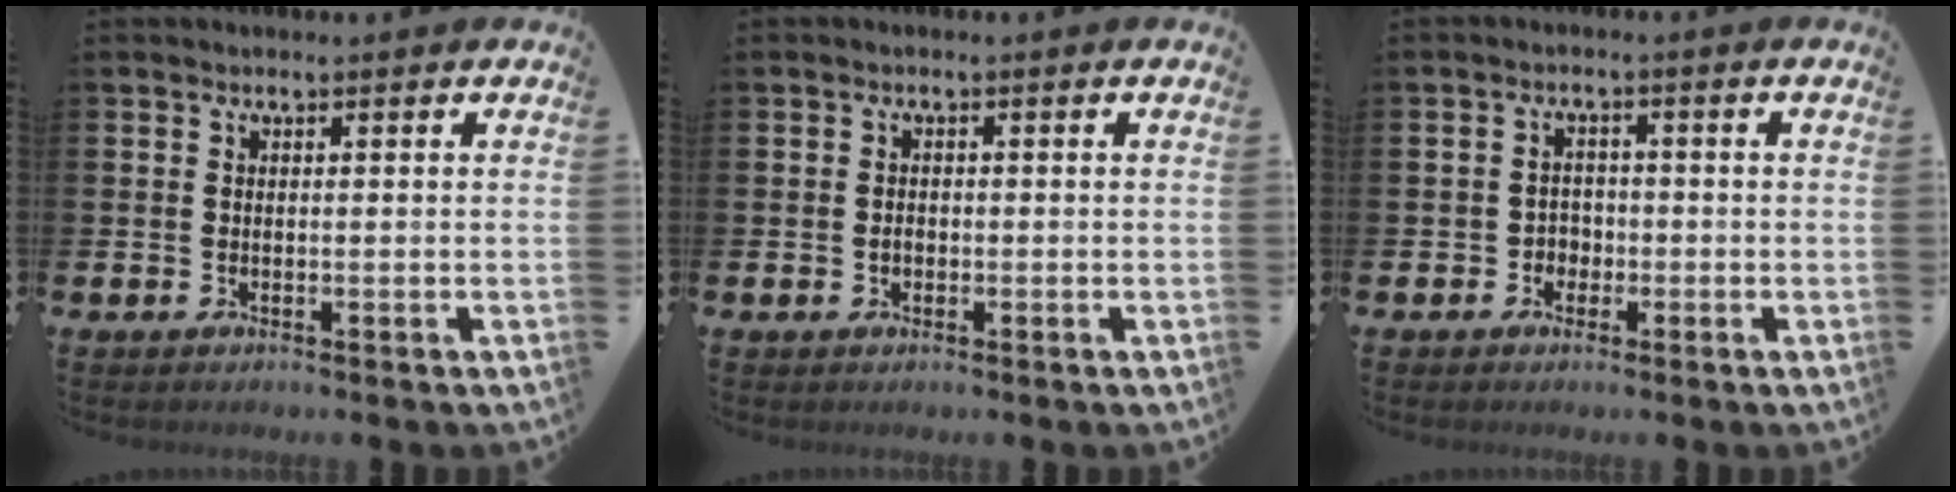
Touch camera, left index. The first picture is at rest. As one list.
[{"total": 1.0, "force": [-0.3, 0.8, 0.6], "torque": [-0.012, 0.004, -0.007]}, {"total": 2.2, "force": [-1.1, 1.9, 0.4], "torque": [-0.014, 0.006, -0.027]}]